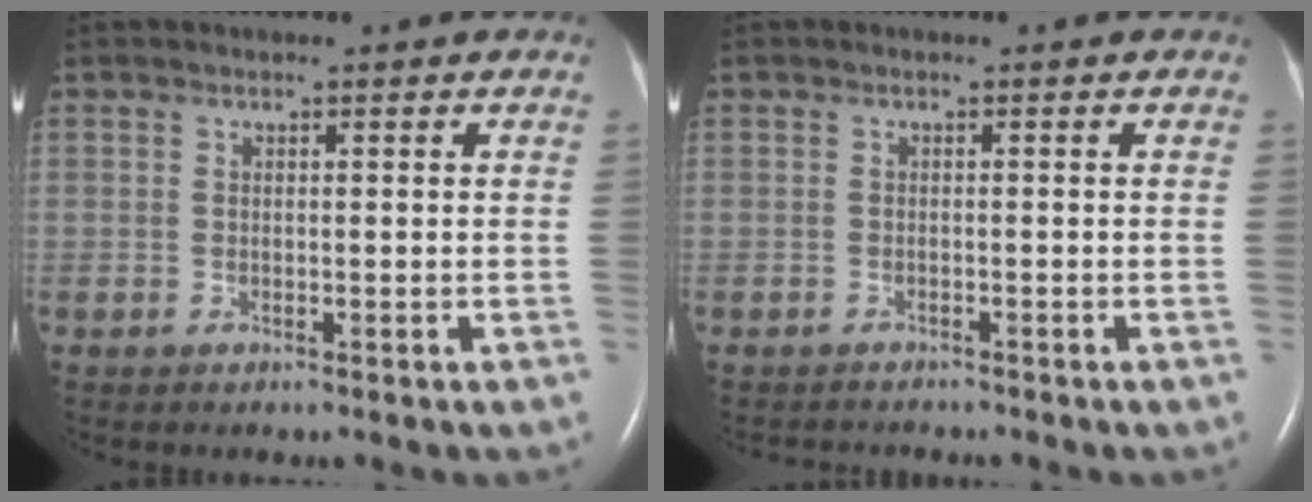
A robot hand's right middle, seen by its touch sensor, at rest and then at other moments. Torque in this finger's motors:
{"motor_torque": [-0.26, -0.09, -0.08, -0.02]}